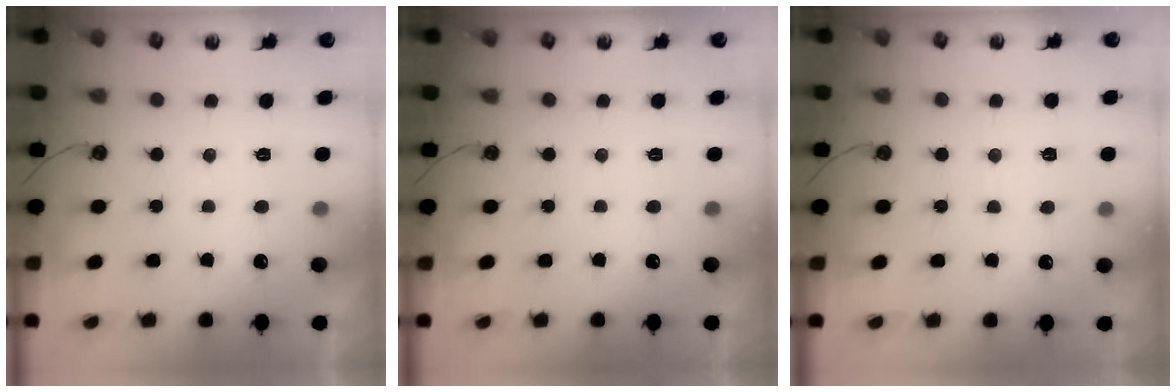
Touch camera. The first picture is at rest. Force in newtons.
{"total": 0.0}
{"total": 5.5, "press": 5.4, "slide": 0.7}